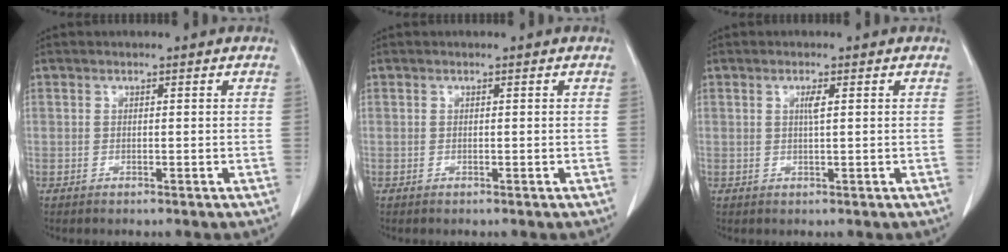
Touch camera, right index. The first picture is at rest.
{"total": 0.0}
{"total": 1.4, "force": [0.4, 0.0, 1.3], "torque": [-0.027, 0.000, 0.006]}